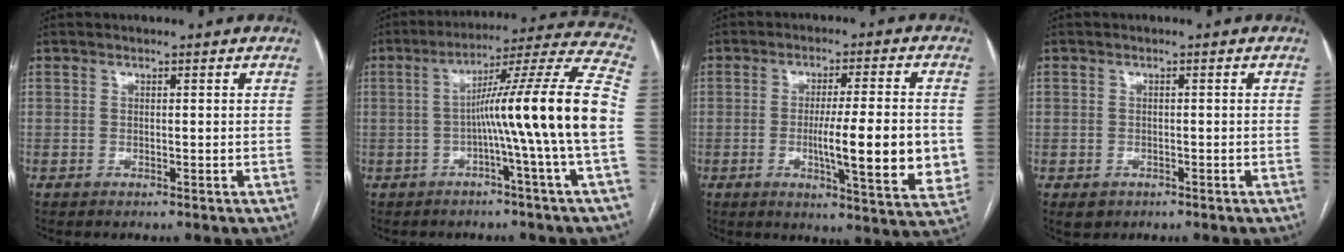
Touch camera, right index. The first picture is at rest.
{"total": 16.2, "force": [-2.4, -2.6, 15.8], "torque": [-0.229, 0.013, -0.049]}
{"total": 13.9, "force": [-1.5, 1.6, 13.7], "torque": [-0.194, -0.018, -0.023]}
{"total": 2.0, "force": [-0.9, 1.7, 0.5], "torque": [0.000, 0.003, -0.004]}